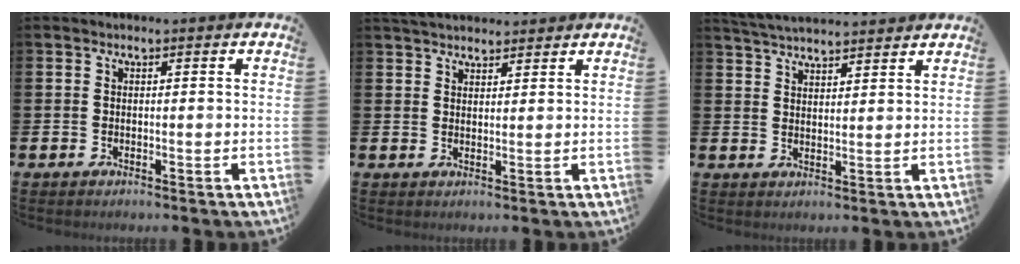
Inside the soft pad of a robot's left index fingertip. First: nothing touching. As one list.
[{"total": 3.5, "force": [3.4, 0.9, 0.6], "torque": [-0.013, -0.012, 0.062]}, {"total": 4.2, "force": [4.2, 0.3, 0.4], "torque": [-0.016, -0.021, 0.076]}]